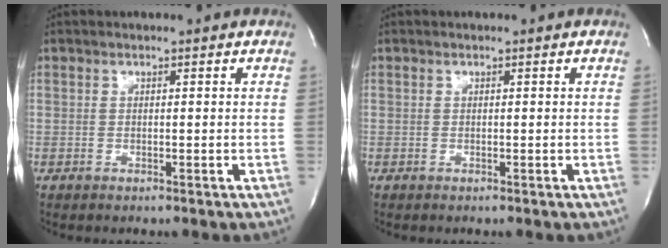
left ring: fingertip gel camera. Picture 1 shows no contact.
{"total": 0.0}